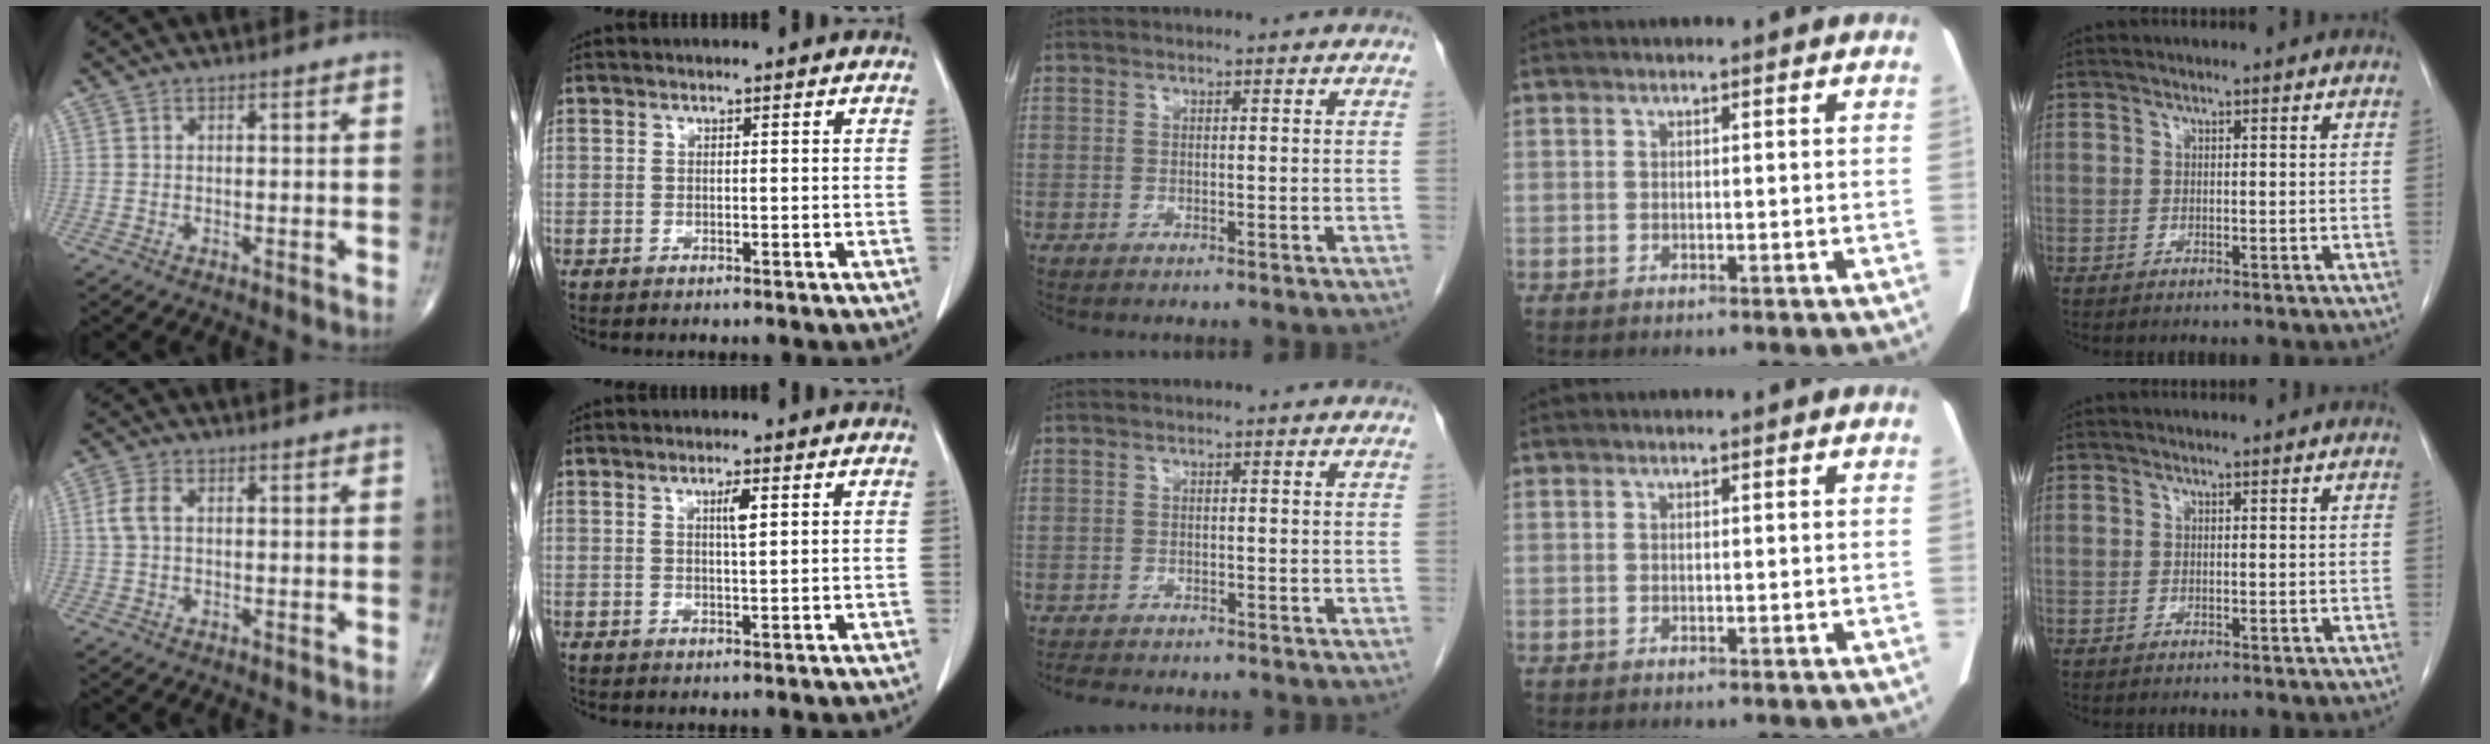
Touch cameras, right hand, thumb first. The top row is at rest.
{"thumb": {"total": 3.5, "force": [0.5, 2.1, 2.8], "torque": [-0.069, 0.009, 0.007]}, "index": {"total": 2.3, "force": [0.8, 0.1, 2.1], "torque": [-0.038, -0.002, 0.014]}, "middle": {"total": 4.6, "force": [-4.0, 1.2, 1.9], "torque": [-0.038, -0.012, -0.055]}}